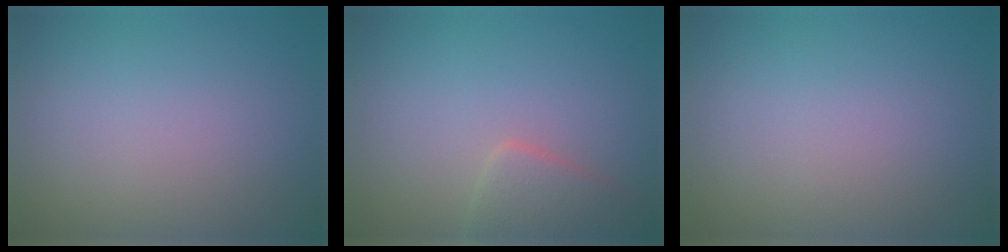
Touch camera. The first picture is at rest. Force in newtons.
{"total": 2.8, "press": 2.8, "slide": 0.2}
{"total": 0.0}